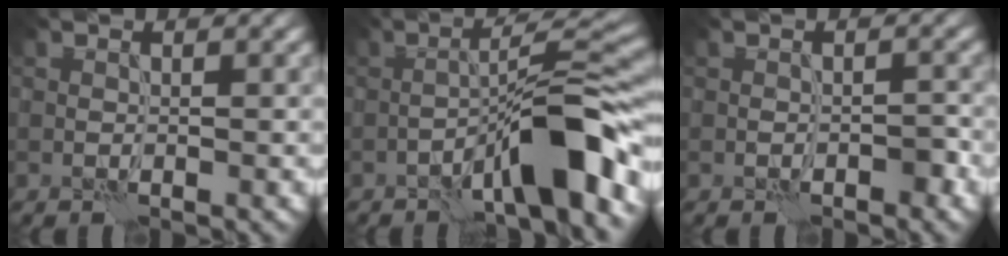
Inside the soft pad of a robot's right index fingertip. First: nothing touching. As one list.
[{"total": 8.7, "force": [-4.4, 1.5, 7.4], "torque": [-0.109, 0.030, -0.075]}, {"total": 1.2, "force": [-0.8, 0.5, 0.7], "torque": [-0.011, 0.006, -0.012]}]